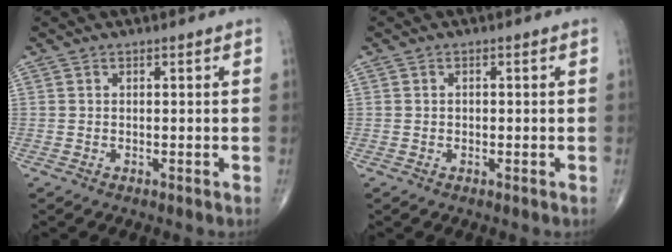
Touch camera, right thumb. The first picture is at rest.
{"total": 0.6, "force": [-0.1, 0.5, 0.3], "torque": [-0.005, 0.002, -0.001]}